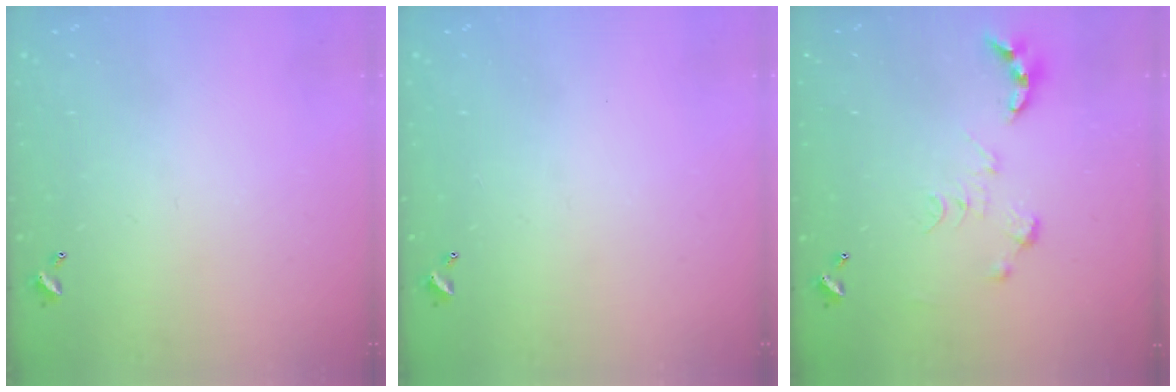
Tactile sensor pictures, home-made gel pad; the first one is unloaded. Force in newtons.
{"total": 0.0}
{"total": 0.0}